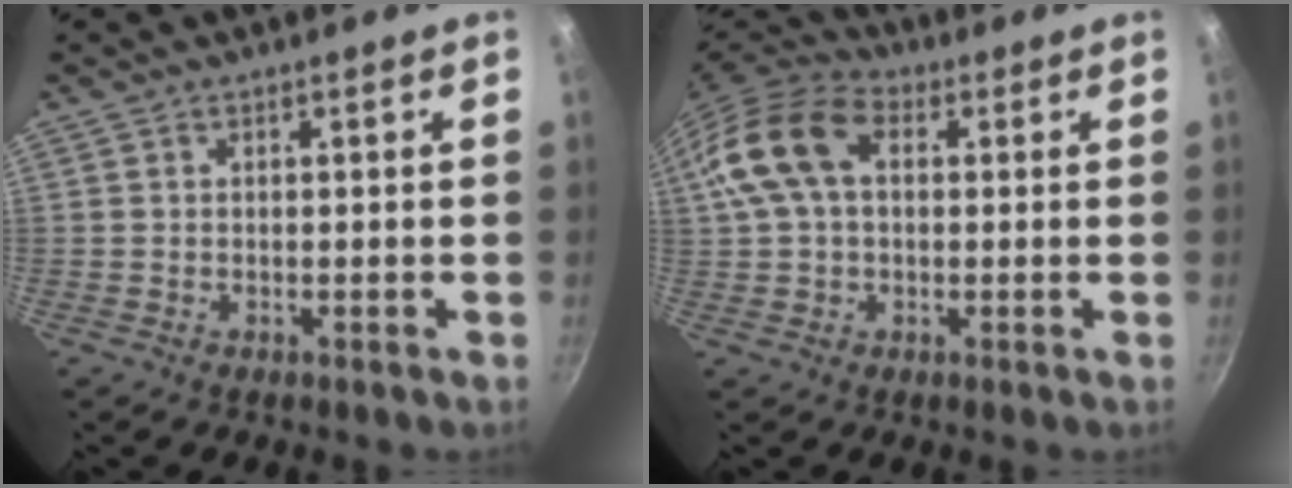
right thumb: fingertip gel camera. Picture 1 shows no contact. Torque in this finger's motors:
{"motor_torque": [0.83, 3.08, 1.25, 0.08, 0.28]}